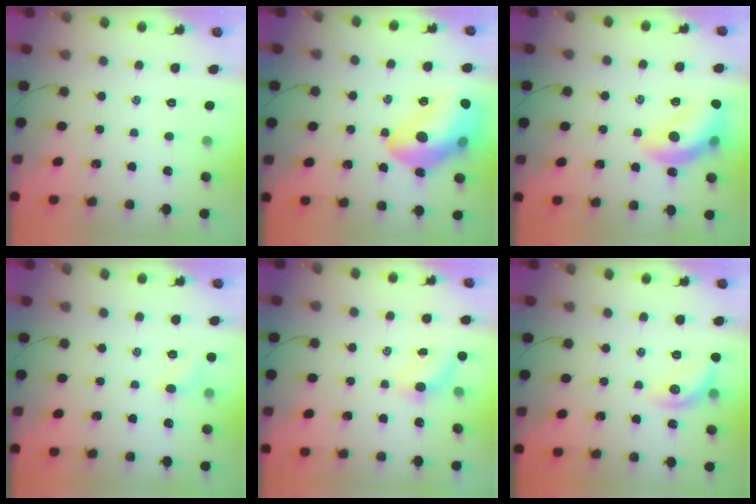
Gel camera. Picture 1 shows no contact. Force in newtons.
{"total": 21.7, "press": 21.3, "slide": 4.2}
{"total": 15.3, "press": 15.1, "slide": 2.7}
{"total": 5.2, "press": 5.0, "slide": 1.5}
{"total": 5.4, "press": 5.2, "slide": 1.3}
{"total": 9.4, "press": 9.4, "slide": 0.0}